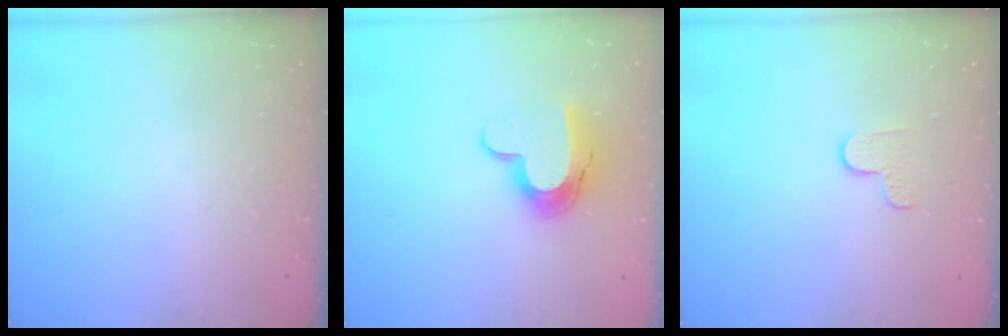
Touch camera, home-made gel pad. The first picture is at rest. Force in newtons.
{"total": 11.9, "press": 11.9, "slide": 0.6}
{"total": 3.8, "press": 3.8, "slide": 0.4}